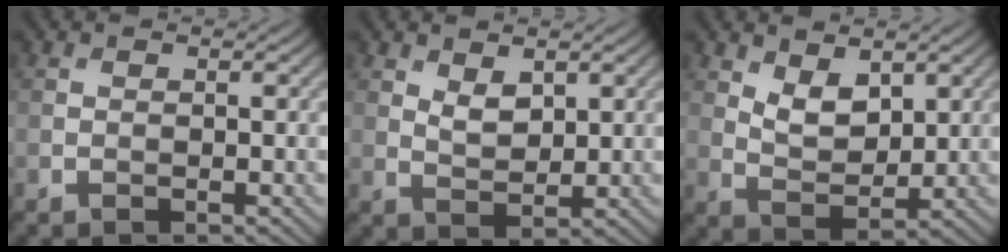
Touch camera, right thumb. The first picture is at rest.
{"total": 2.9, "force": [1.6, 1.5, 1.9], "torque": [-0.039, -0.007, 0.036]}
{"total": 4.8, "force": [2.6, 2.6, 3.1], "torque": [-0.065, -0.011, 0.049]}